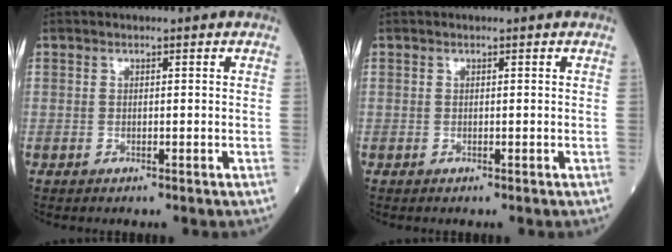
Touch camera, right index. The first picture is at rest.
{"total": 0.0}